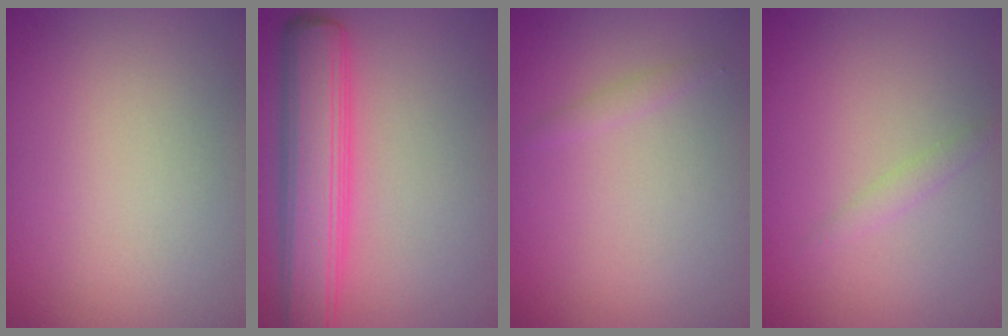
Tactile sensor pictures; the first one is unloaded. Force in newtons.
{"total": 6.5, "press": 6.5, "slide": 0.1}
{"total": 0.8, "press": 0.8, "slide": 0.1}
{"total": 0.9, "press": 0.9, "slide": 0.0}